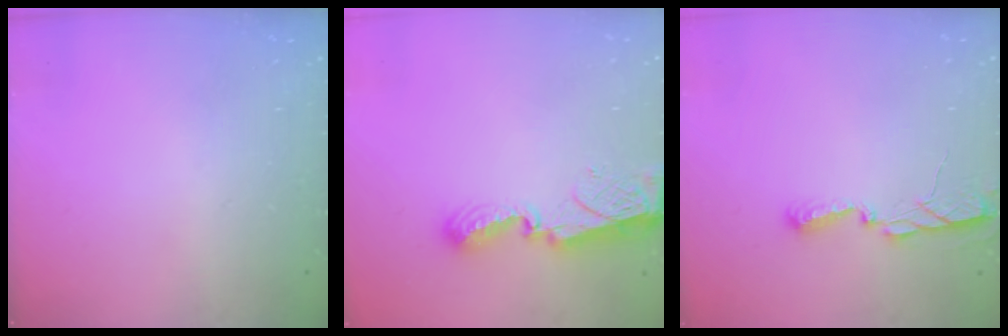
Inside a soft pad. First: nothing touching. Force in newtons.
{"total": 8.1, "press": 8.1, "slide": 0.9}
{"total": 5.5, "press": 5.5, "slide": 0.6}